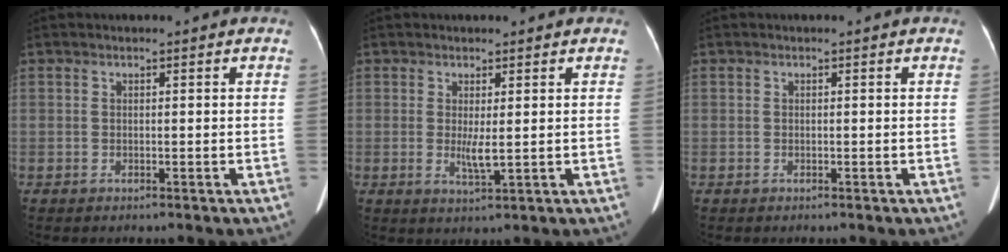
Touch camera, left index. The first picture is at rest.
{"total": 2.6, "force": [0.3, 0.3, 2.6], "torque": [-0.052, -0.007, 0.012]}
{"total": 0.0}